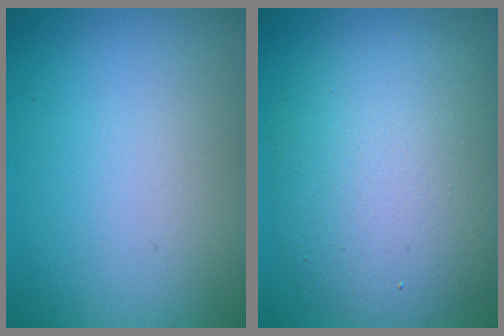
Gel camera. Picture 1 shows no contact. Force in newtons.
{"total": 8.5, "press": 8.5, "slide": 0.3}